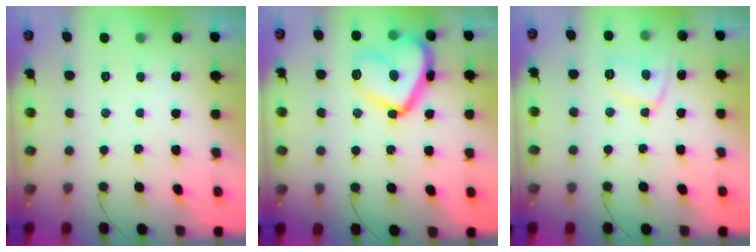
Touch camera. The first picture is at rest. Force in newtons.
{"total": 17.5, "press": 17.5, "slide": 1.6}
{"total": 8.9, "press": 8.9, "slide": 0.8}